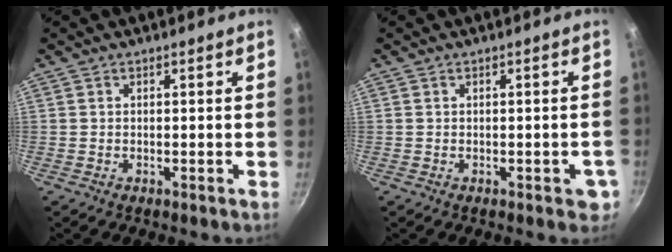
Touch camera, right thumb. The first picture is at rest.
{"total": 3.0, "force": [-0.9, 1.7, 2.3], "torque": [-0.009, 0.008, -0.010]}